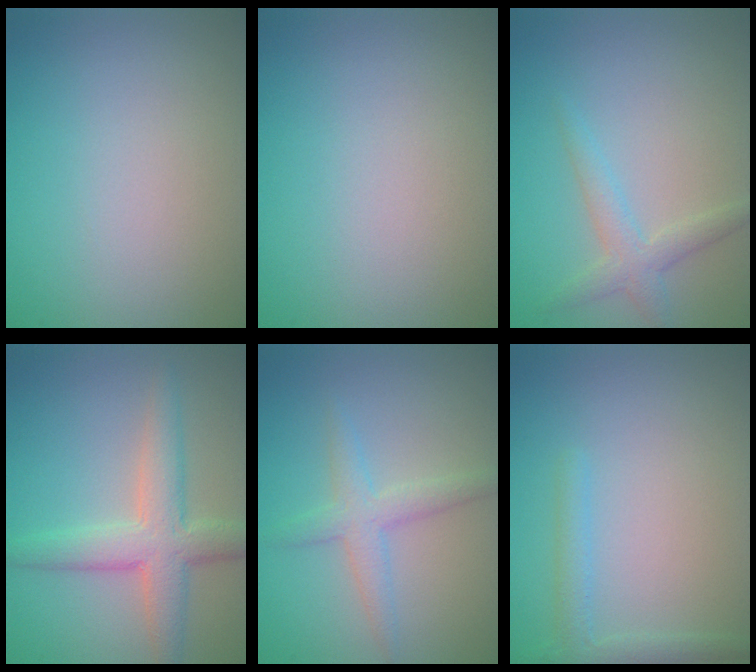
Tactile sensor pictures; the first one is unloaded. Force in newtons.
{"total": 0.0}
{"total": 2.2, "press": 2.2, "slide": 0.1}
{"total": 4.7, "press": 4.7, "slide": 0.3}
{"total": 2.6, "press": 2.6, "slide": 0.0}
{"total": 1.9, "press": 1.8, "slide": 0.2}